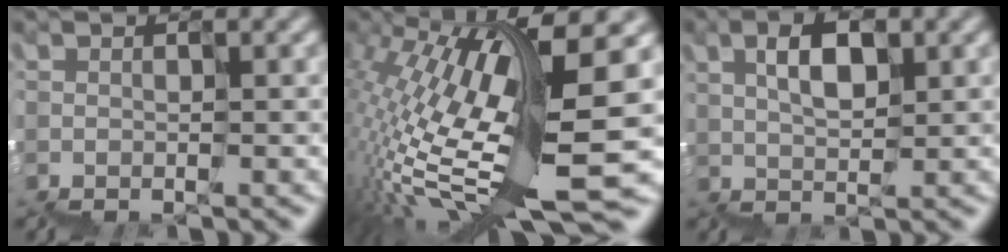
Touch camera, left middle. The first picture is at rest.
{"total": 13.4, "force": [0.9, 2.4, 13.2], "torque": [-0.244, 0.010, 0.032]}
{"total": 2.8, "force": [2.2, 0.9, 1.5], "torque": [-0.012, 0.015, 0.046]}